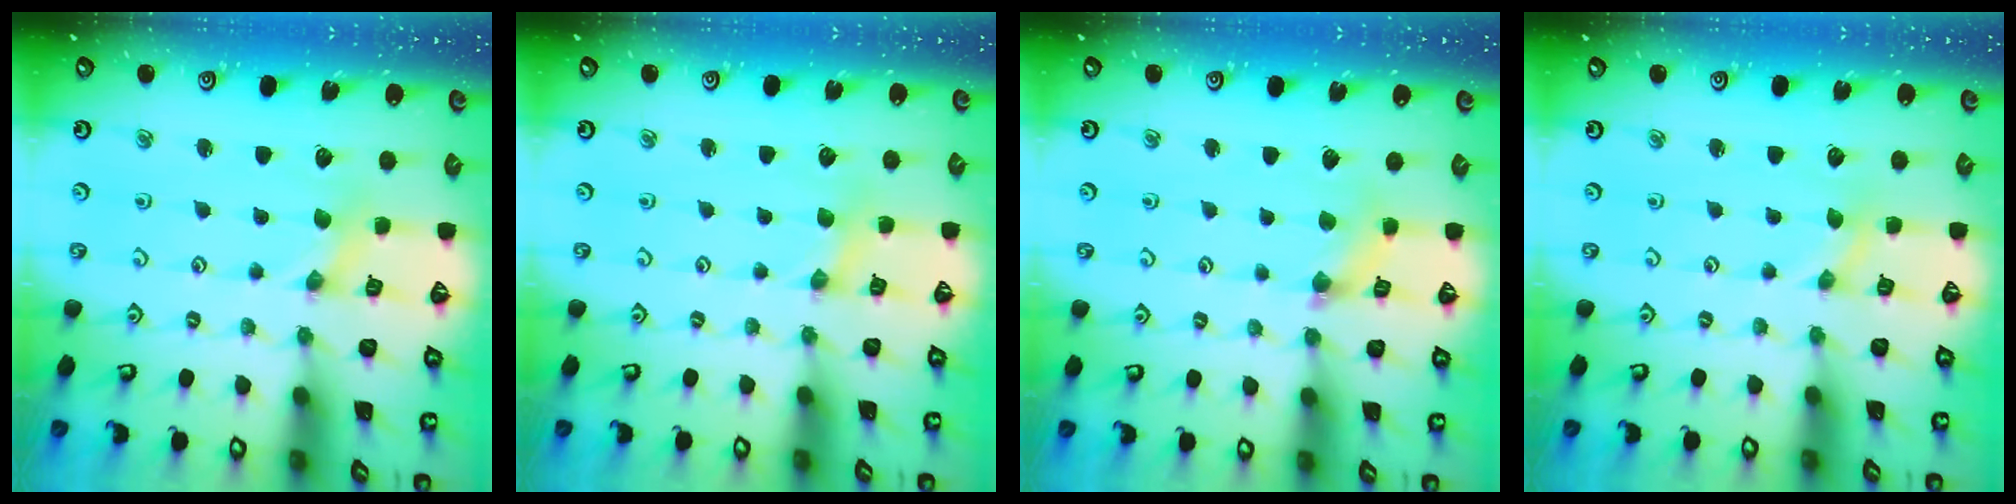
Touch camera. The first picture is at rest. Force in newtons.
{"total": 0.6, "press": 0.6, "slide": 0.1}
{"total": 2.9, "press": 2.9, "slide": 0.3}
{"total": 0.0}